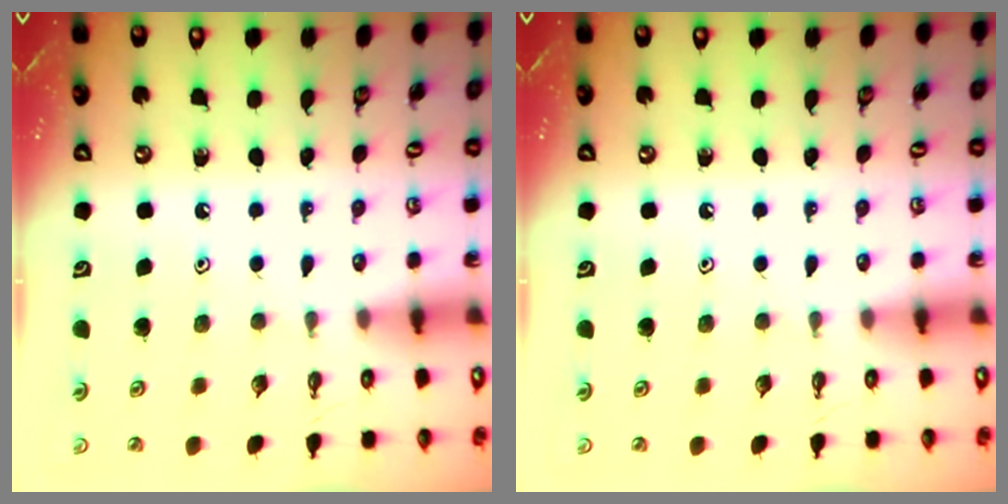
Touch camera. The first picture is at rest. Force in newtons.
{"total": 0.0}